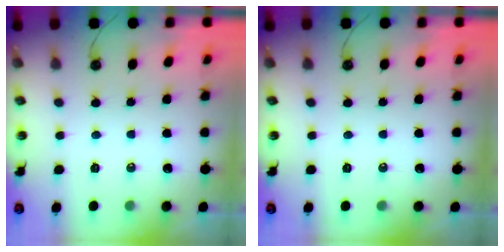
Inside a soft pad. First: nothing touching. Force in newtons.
{"total": 0.0}